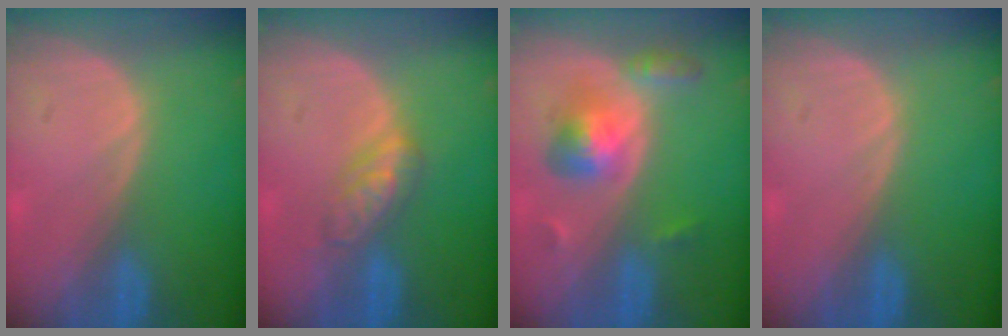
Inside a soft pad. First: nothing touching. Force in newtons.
{"total": 4.7, "press": 4.5, "slide": 1.3}
{"total": 5.5, "press": 5.5, "slide": 0.2}
{"total": 0.0}